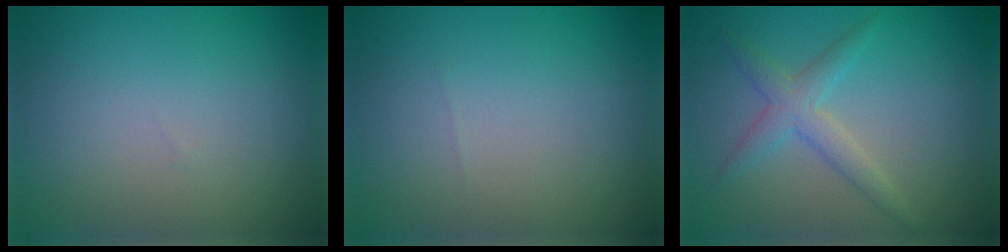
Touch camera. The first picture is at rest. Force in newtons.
{"total": 0.0}
{"total": 2.6, "press": 2.6, "slide": 0.1}